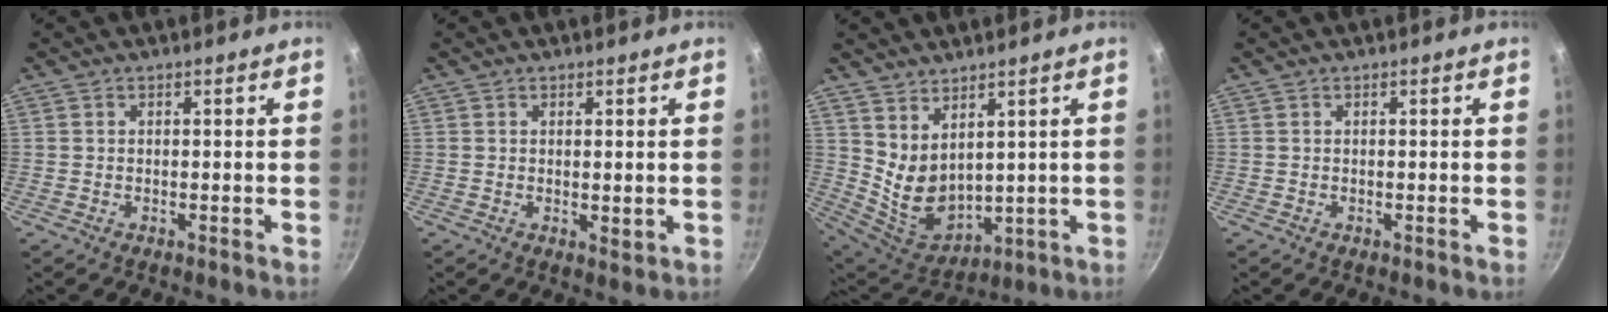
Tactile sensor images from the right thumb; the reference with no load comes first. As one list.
[{"total": 1.6, "force": [0.4, 0.6, 1.4], "torque": [-0.022, -0.008, 0.006]}, {"total": 9.5, "force": [4.1, 5.6, 6.6], "torque": [-0.104, -0.054, 0.103]}, {"total": 0.0}]